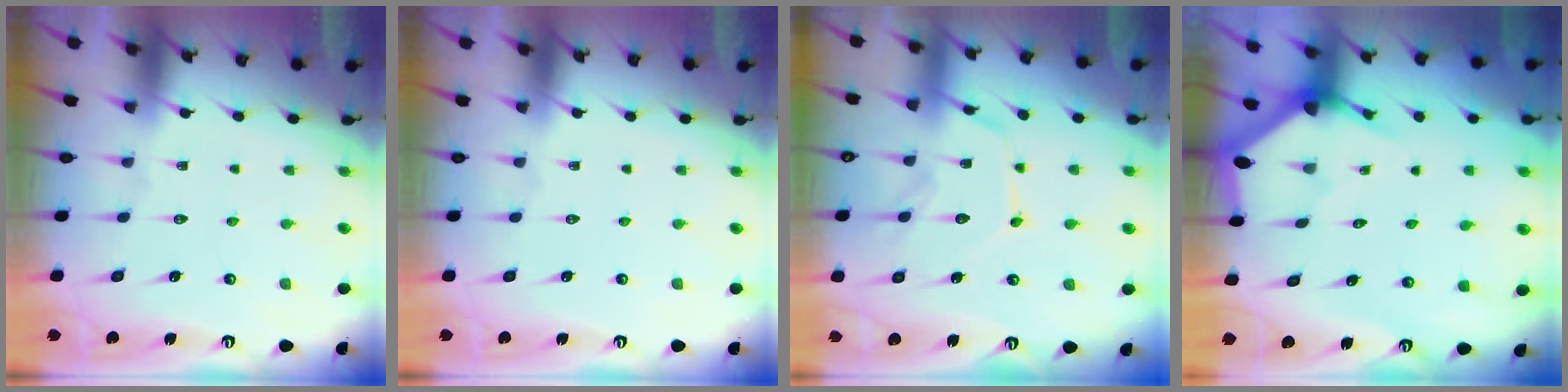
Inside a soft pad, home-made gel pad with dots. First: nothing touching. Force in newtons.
{"total": 0.0}
{"total": 13.4, "press": 13.3, "slide": 1.2}
{"total": 2.9, "press": 2.9, "slide": 0.2}